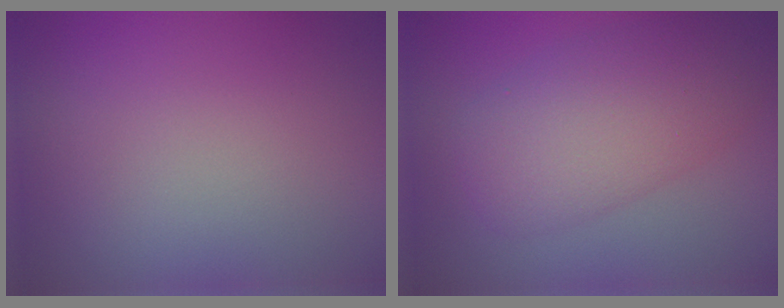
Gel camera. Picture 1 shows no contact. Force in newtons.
{"total": 6.8, "press": 6.8, "slide": 0.1}